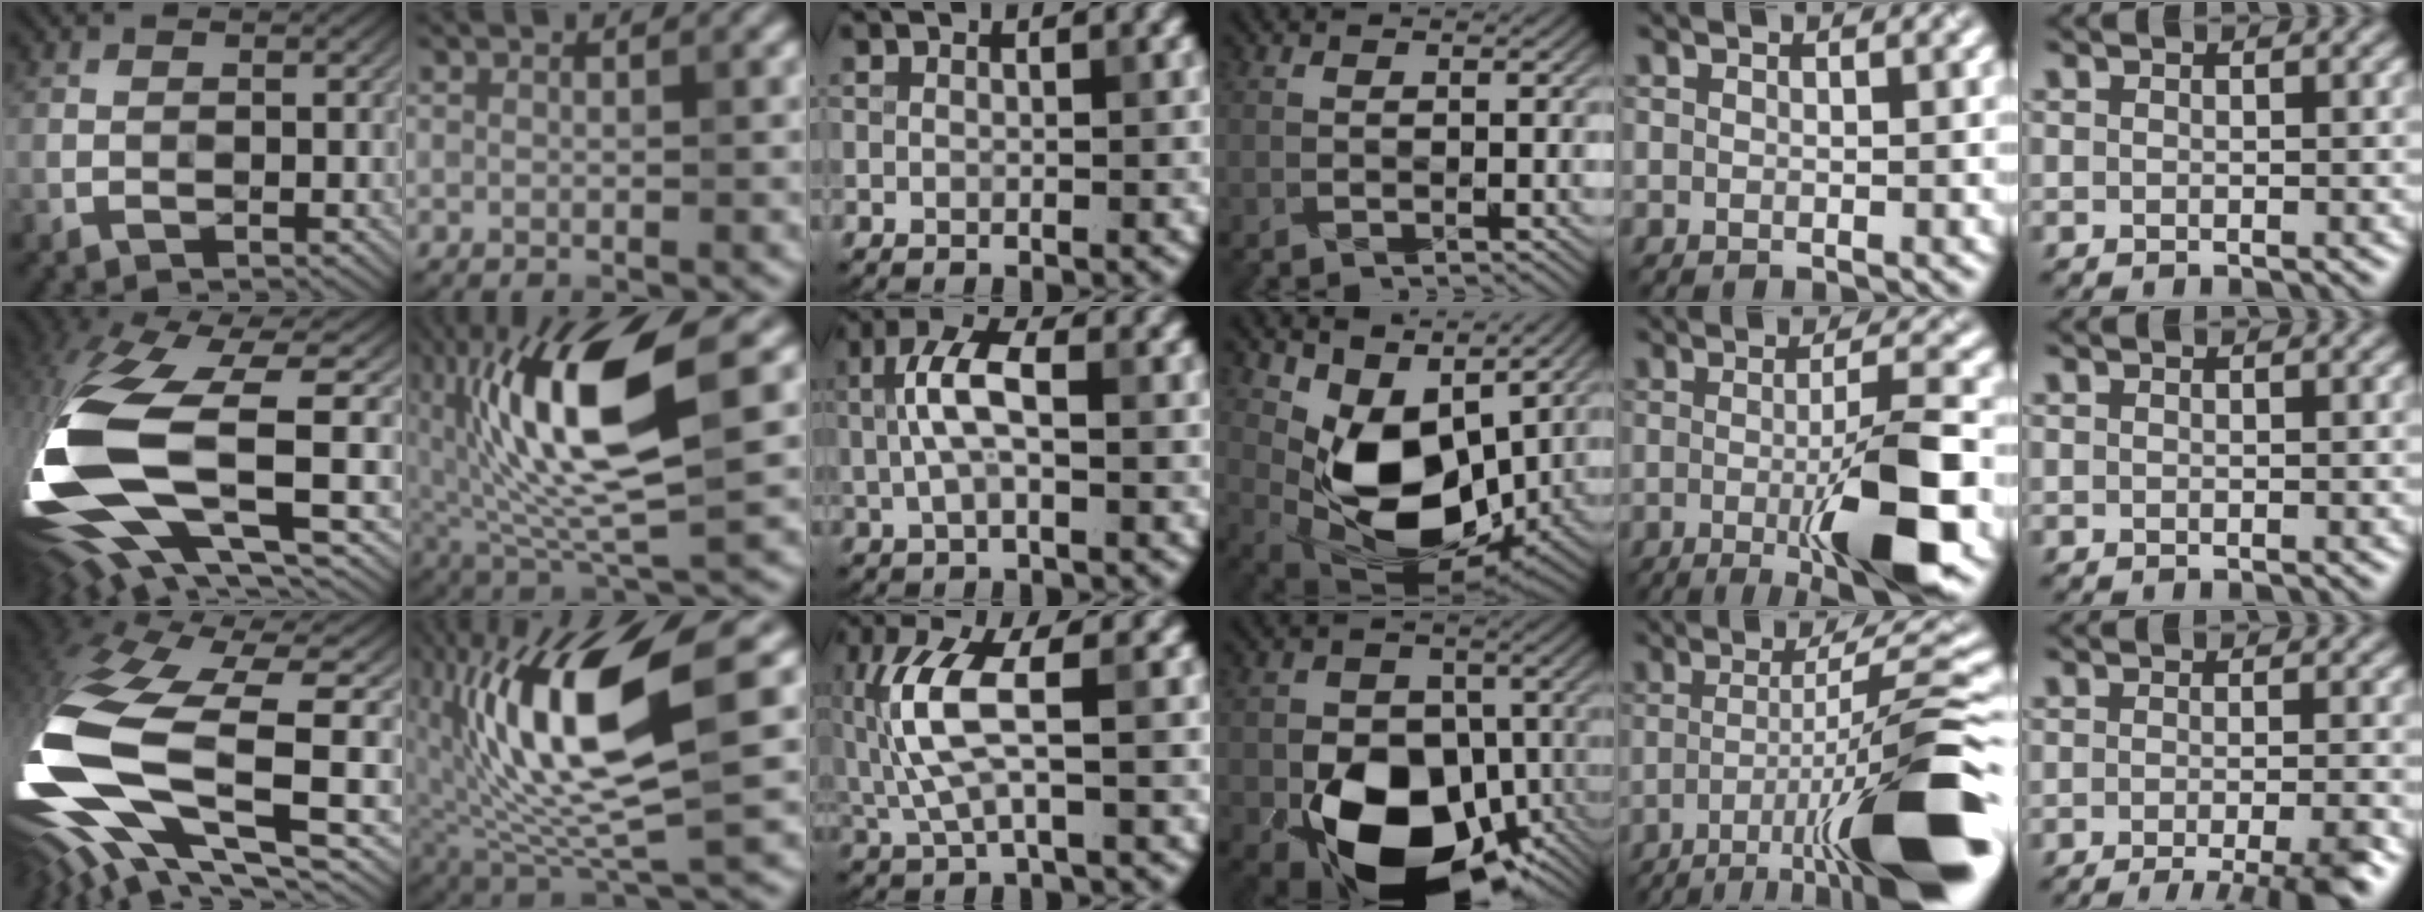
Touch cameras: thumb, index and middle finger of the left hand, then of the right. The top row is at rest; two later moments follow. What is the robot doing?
{"motion": "wrap", "object": "ethernet cable"}